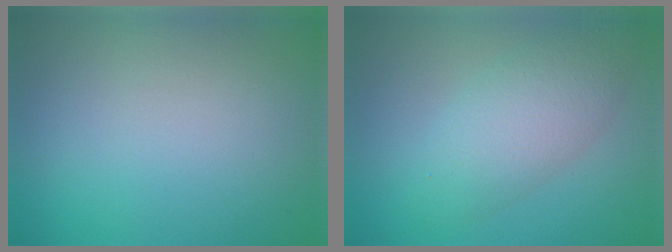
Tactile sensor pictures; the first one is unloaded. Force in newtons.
{"total": 4.6, "press": 4.6, "slide": 0.0}